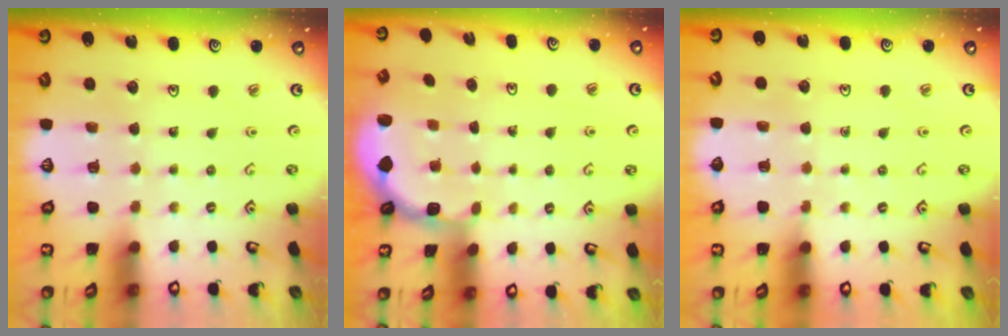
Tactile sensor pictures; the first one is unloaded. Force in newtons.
{"total": 1.8, "press": 1.6, "slide": 0.7}
{"total": 2.9, "press": 2.8, "slide": 0.5}